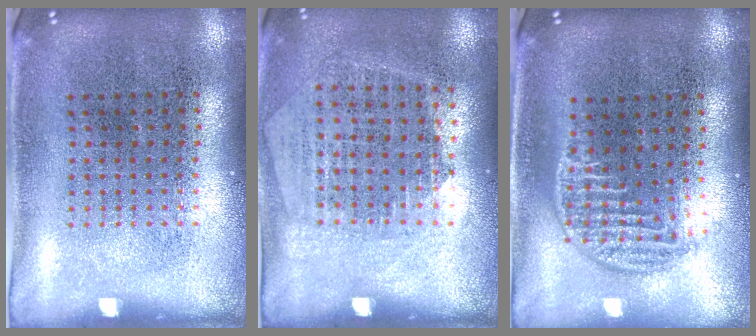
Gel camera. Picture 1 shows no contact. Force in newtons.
{"total": 1.3, "press": 1.2, "slide": 0.6}
{"total": 1.3, "press": 1.1, "slide": 0.7}